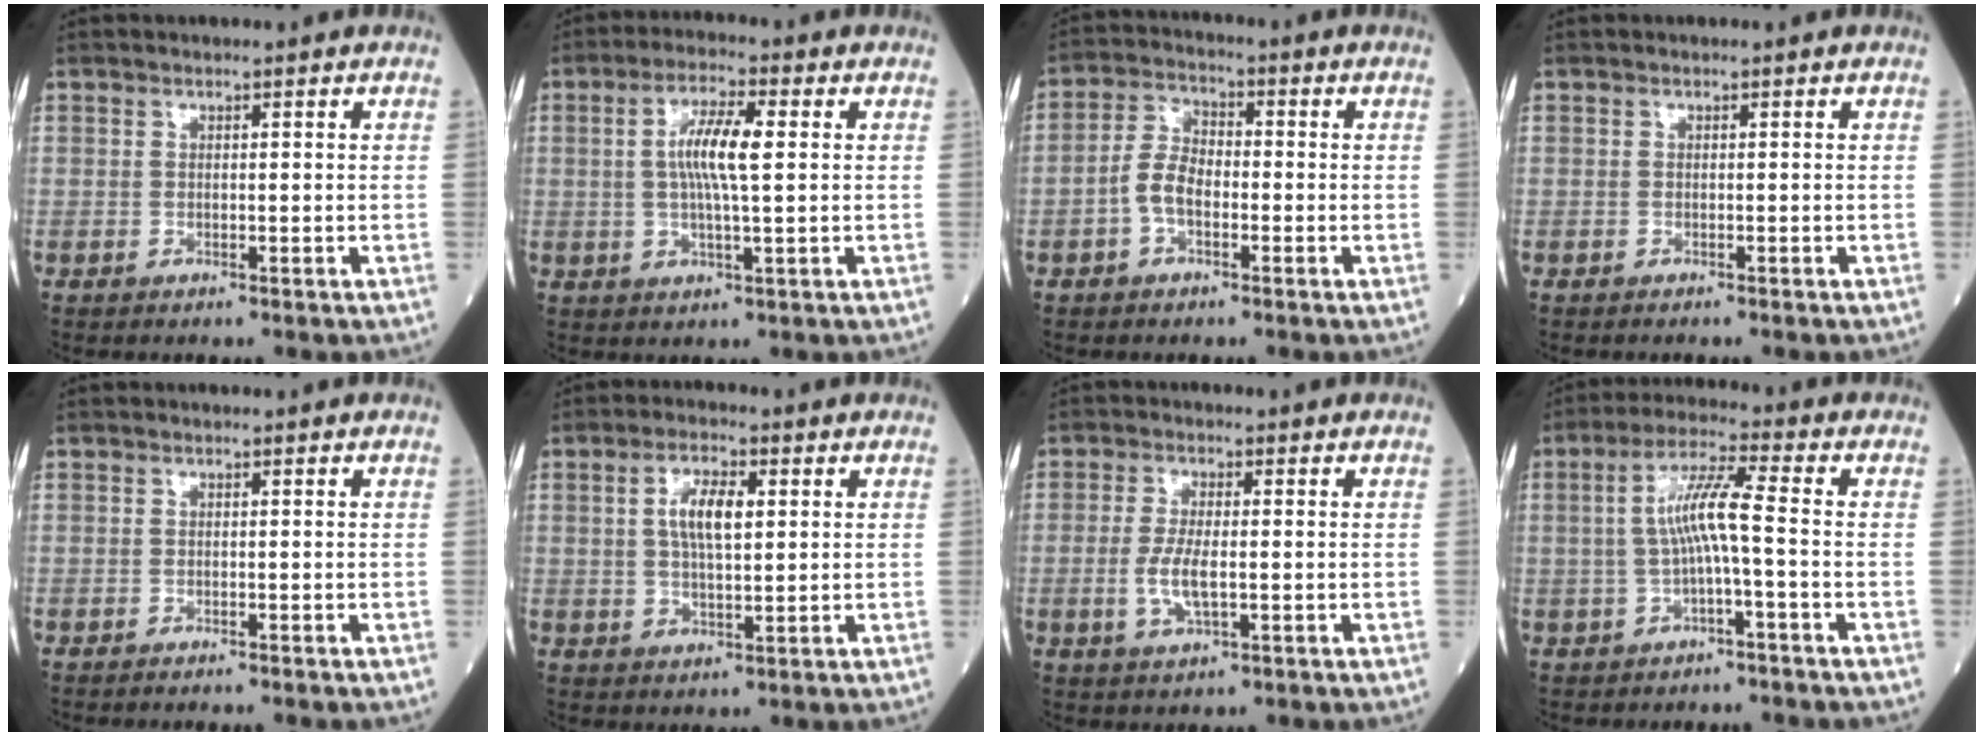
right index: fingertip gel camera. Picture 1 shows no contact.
{"total": 7.3, "force": [1.1, 0.8, 7.2], "torque": [-0.142, 0.007, 0.019]}
{"total": 5.2, "force": [-1.6, 2.8, 4.0], "torque": [-0.087, 0.013, -0.035]}
{"total": 0.6, "force": [-0.5, 0.0, 0.3], "torque": [0.001, 0.001, -0.006]}
{"total": 1.9, "force": [-1.7, 0.0, 0.8], "torque": [-0.012, 0.000, -0.018]}
{"total": 6.0, "force": [1.5, 1.8, 5.5], "torque": [-0.109, 0.008, 0.031]}
{"total": 4.8, "force": [-0.8, 1.4, 4.6], "torque": [-0.101, -0.005, -0.011]}
{"total": 6.6, "force": [-0.5, 0.0, 6.6], "torque": [-0.130, 0.019, -0.008]}